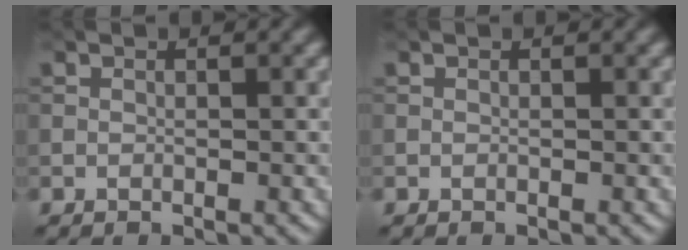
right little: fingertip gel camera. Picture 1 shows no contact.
{"total": 0.0}